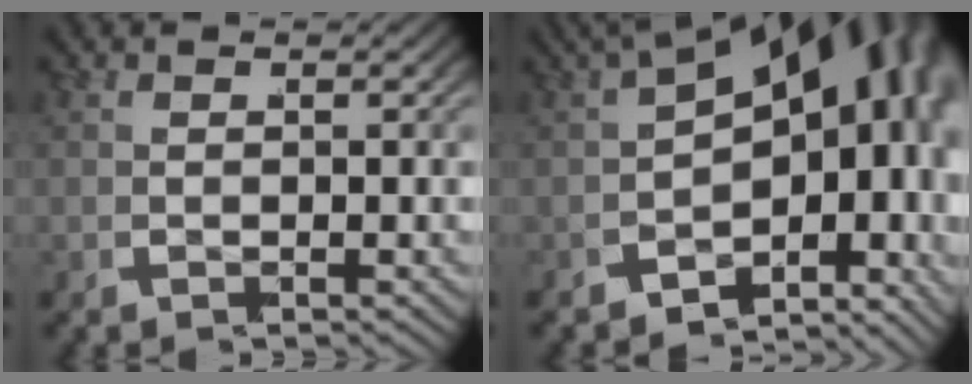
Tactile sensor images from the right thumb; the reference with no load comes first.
{"total": 18.2, "force": [0.4, 12.1, 13.6], "torque": [-0.198, -0.021, -0.007]}